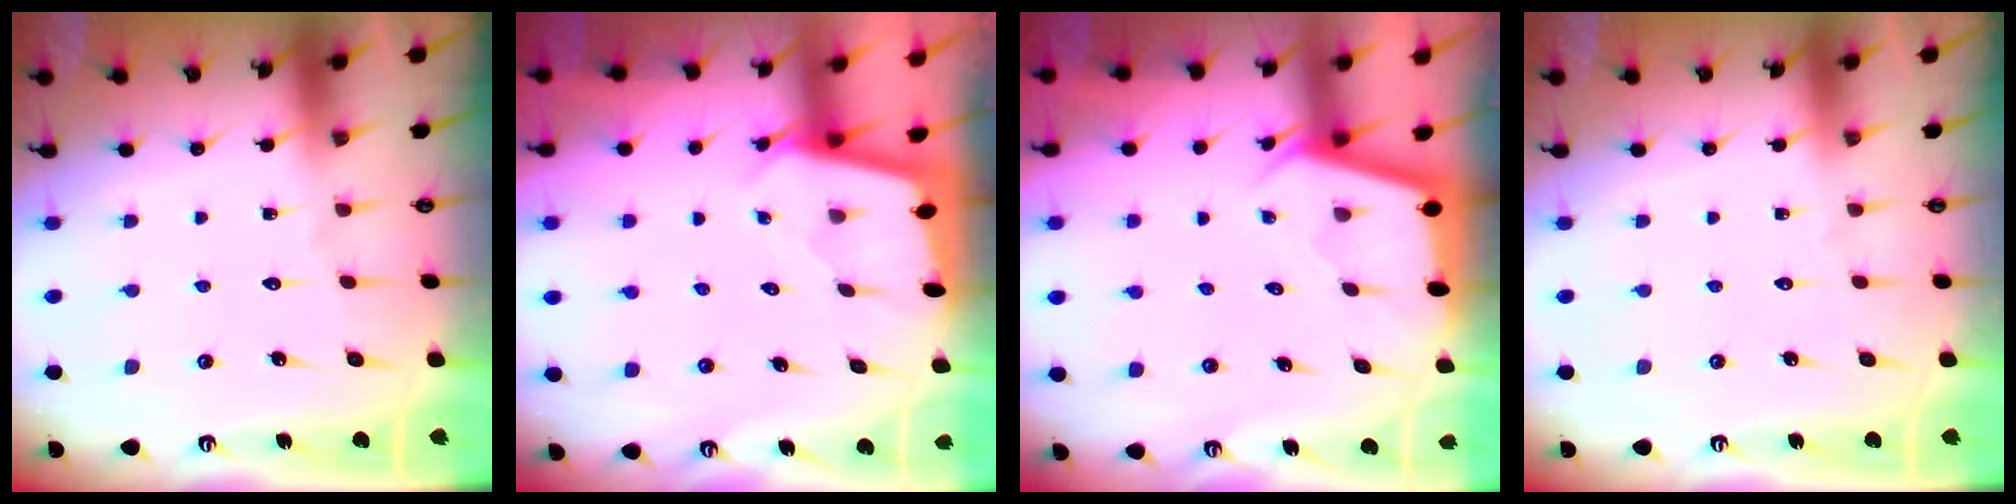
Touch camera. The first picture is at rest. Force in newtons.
{"total": 1.9, "press": 1.9, "slide": 0.2}
{"total": 2.4, "press": 2.4, "slide": 0.2}
{"total": 0.0}